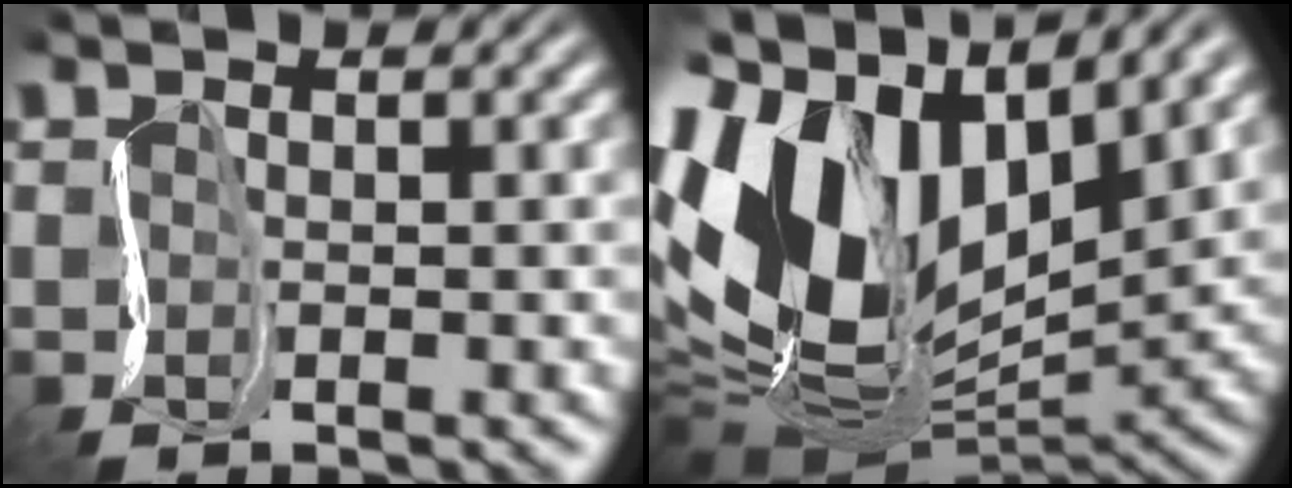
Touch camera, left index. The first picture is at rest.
{"total": 16.2, "force": [3.2, 9.9, 12.4], "torque": [-0.279, 0.005, 0.051]}